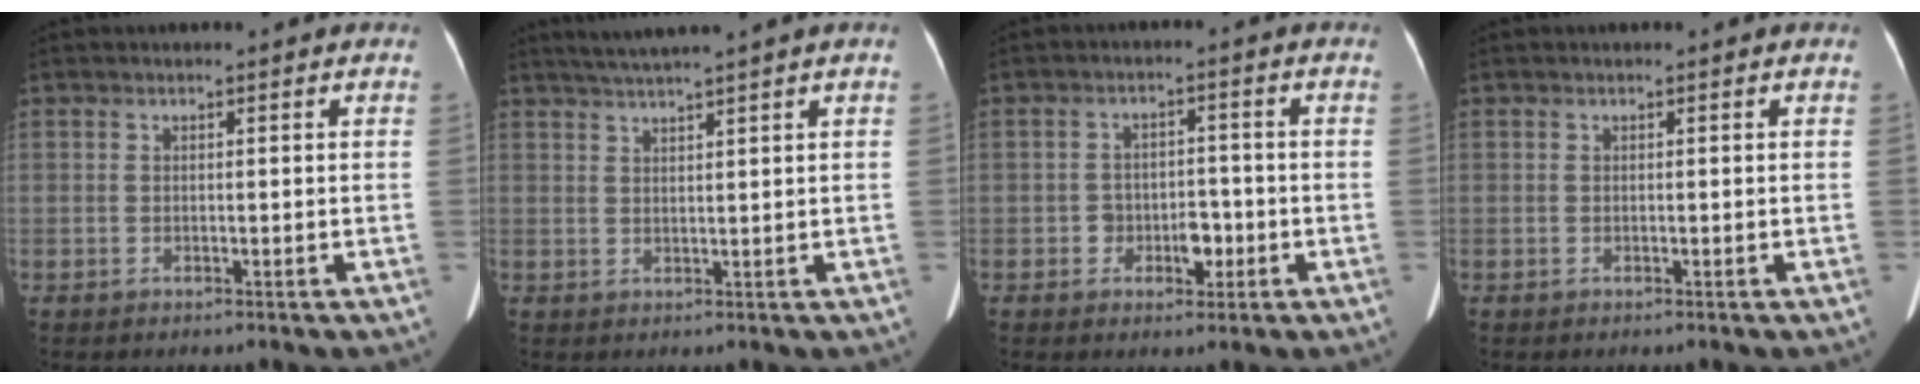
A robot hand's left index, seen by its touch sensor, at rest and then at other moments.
{"total": 4.7, "force": [3.8, -1.4, 2.4], "torque": [-0.043, 0.015, 0.072]}
{"total": 4.3, "force": [-1.5, 2.9, 2.7], "torque": [-0.038, 0.010, -0.020]}
{"total": 0.0}